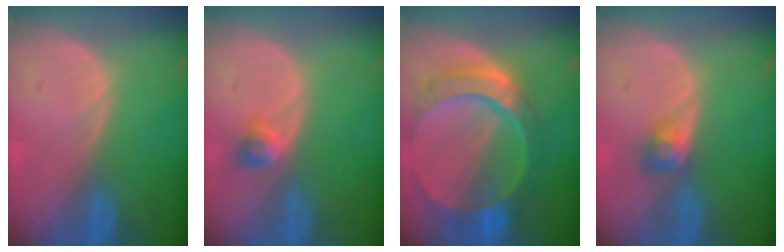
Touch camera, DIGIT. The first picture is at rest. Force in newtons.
{"total": 2.5, "press": 2.2, "slide": 1.3}
{"total": 10.5, "press": 8.9, "slide": 5.6}
{"total": 3.0, "press": 2.6, "slide": 1.5}